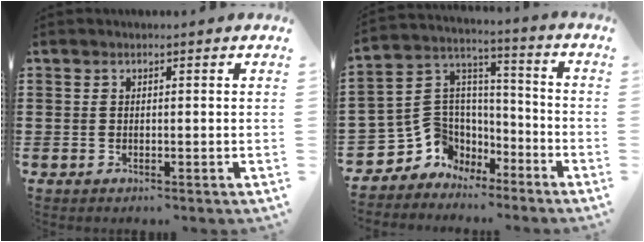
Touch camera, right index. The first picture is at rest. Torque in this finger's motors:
{"motor_torque": [0.40, 0.40, 0.14, 0.00]}